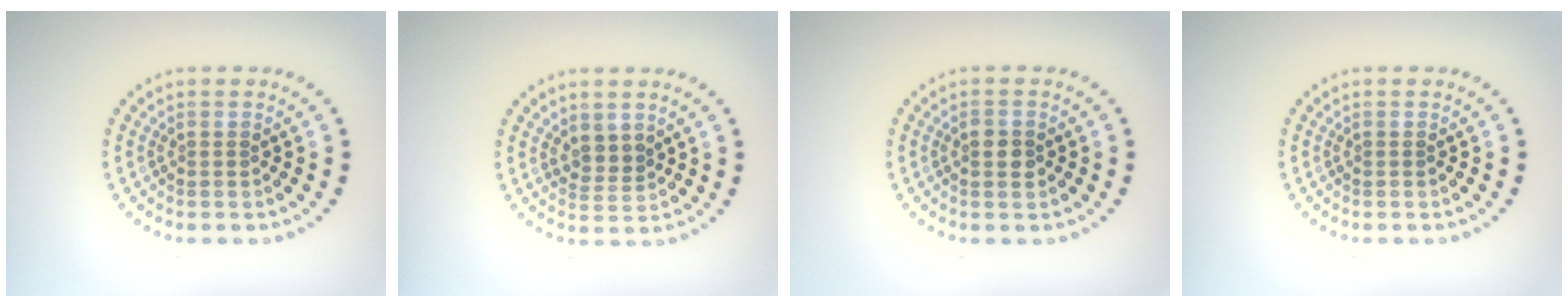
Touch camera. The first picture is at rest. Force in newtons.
{"total": 1.9, "press": 1.5, "slide": 1.2}
{"total": 2.1, "press": 2.1, "slide": 0.1}
{"total": 0.0}